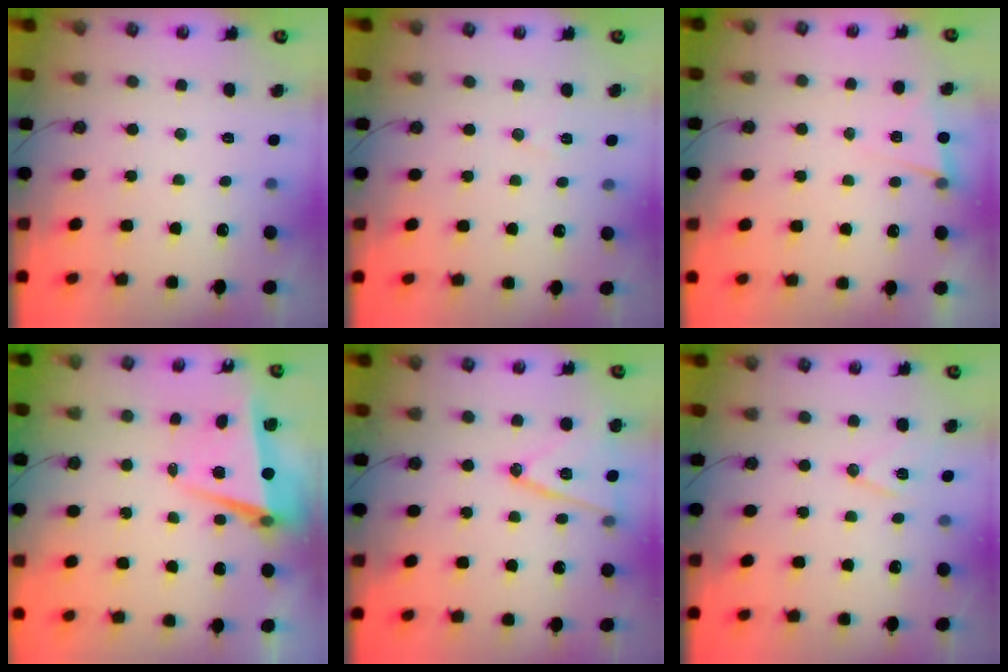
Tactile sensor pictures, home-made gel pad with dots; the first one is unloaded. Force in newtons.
{"total": 6.1, "press": 4.1, "slide": 4.5}
{"total": 4.6, "press": 2.9, "slide": 3.5}
{"total": 6.4, "press": 6.1, "slide": 1.8}
{"total": 14.9, "press": 14.6, "slide": 3.3}
{"total": 10.0, "press": 9.3, "slide": 3.6}